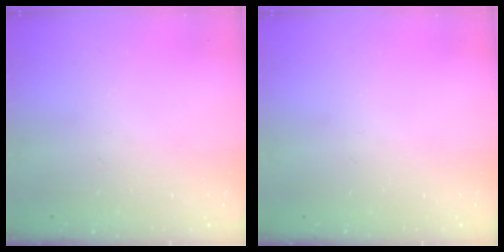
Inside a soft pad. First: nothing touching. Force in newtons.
{"total": 0.0}